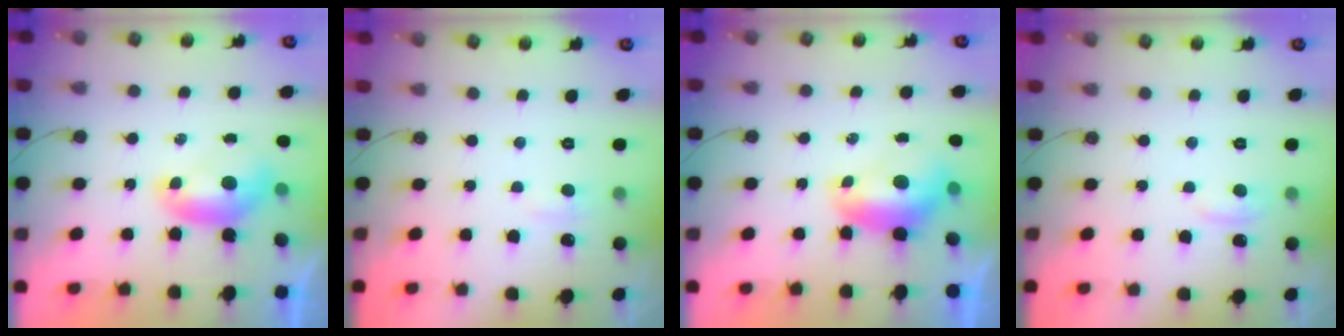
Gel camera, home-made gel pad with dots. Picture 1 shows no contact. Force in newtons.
{"total": 2.9, "press": 2.8, "slide": 0.5}
{"total": 1.3, "press": 1.0, "slide": 0.8}
{"total": 1.2, "press": 1.0, "slide": 0.8}